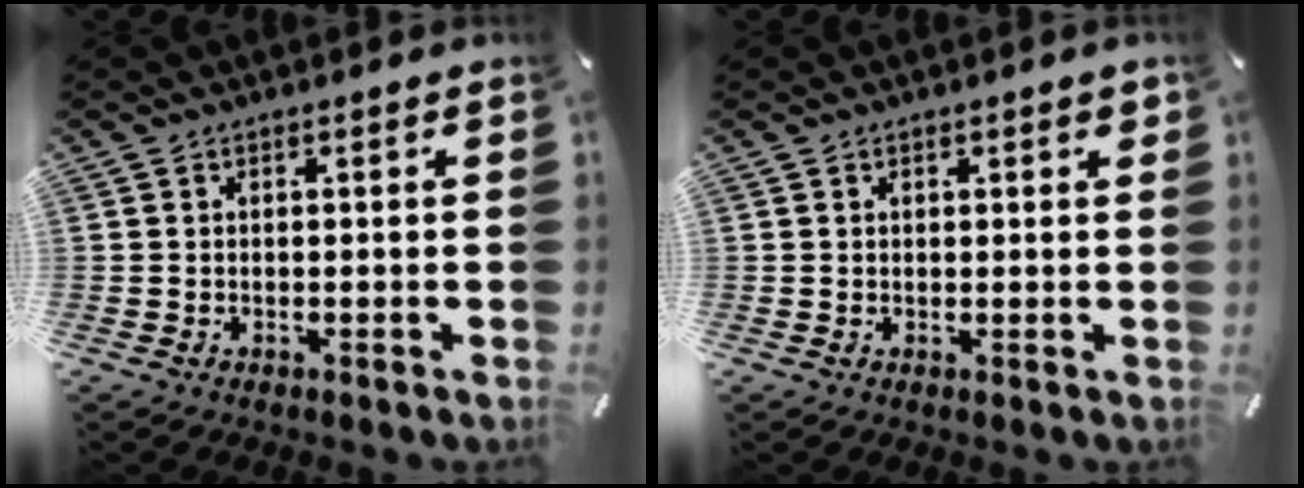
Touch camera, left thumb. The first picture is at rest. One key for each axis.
{"total": 1.0, "fx": 0.6, "fy": 0.5, "fz": 0.7, "tx": -0.005, "ty": -0.001, "tz": 0.008}